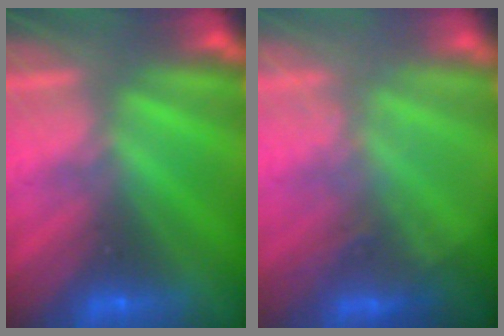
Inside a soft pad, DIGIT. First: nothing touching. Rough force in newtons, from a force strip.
{"total": 2.7}